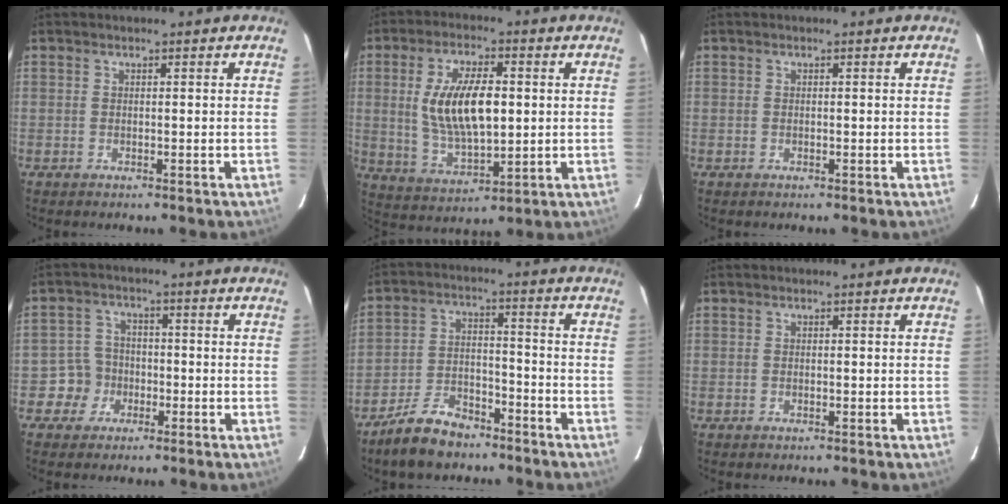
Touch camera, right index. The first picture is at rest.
{"total": 13.7, "force": [1.4, 6.0, 12.3], "torque": [-0.233, -0.001, 0.036]}
{"total": 0.0}
{"total": 4.8, "force": [-2.0, 4.4, 0.0], "torque": [0.003, 0.021, -0.035]}
{"total": 9.6, "force": [-7.5, 4.4, 4.0], "torque": [-0.099, 0.012, -0.127]}
{"total": 0.0}